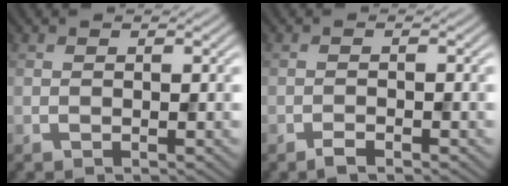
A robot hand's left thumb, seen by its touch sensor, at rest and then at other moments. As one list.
[{"total": 1.3, "force": [-1.0, 0.4, 0.7], "torque": [-0.013, 0.000, -0.021]}]